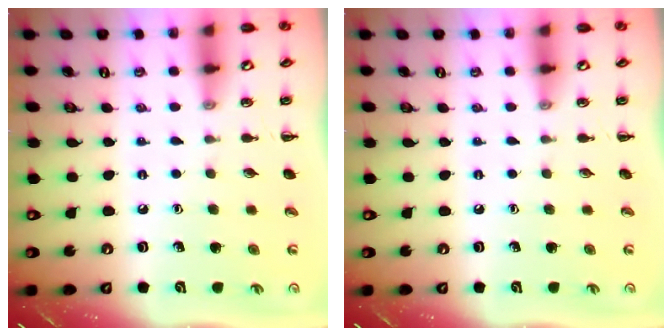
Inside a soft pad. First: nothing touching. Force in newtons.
{"total": 0.0}